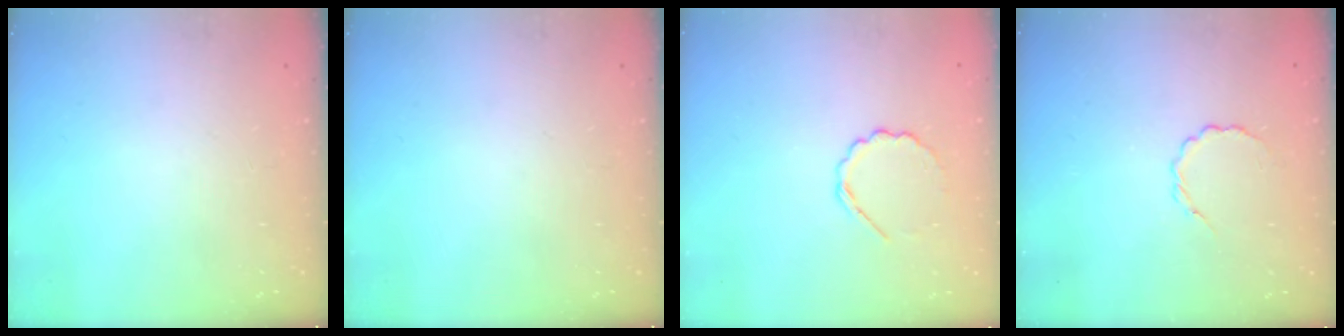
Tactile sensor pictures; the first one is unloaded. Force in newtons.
{"total": 0.0}
{"total": 5.8, "press": 5.6, "slide": 1.8}
{"total": 2.9, "press": 2.7, "slide": 1.0}